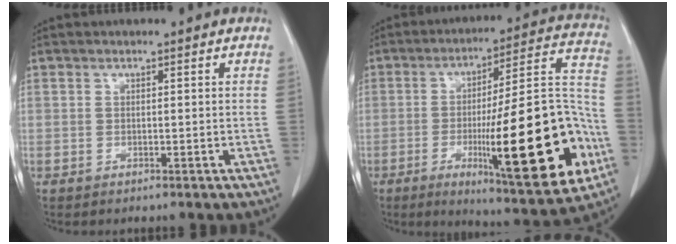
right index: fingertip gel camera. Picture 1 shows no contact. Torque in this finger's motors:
{"motor_torque": [2.14, 0.00, 1.05, 0.21]}